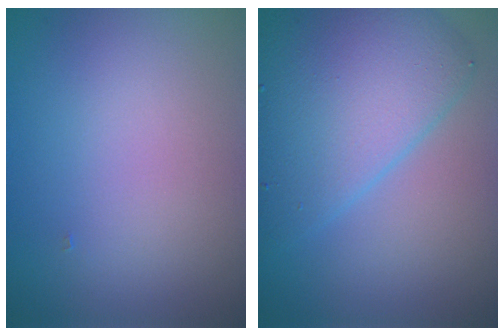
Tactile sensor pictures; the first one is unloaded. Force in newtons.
{"total": 7.9, "press": 7.9, "slide": 0.4}